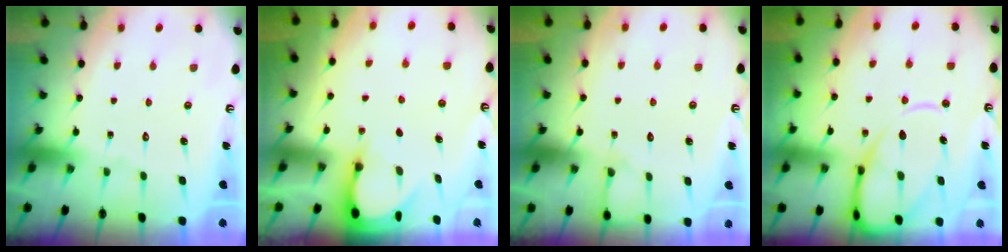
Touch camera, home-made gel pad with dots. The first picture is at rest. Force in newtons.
{"total": 3.3, "press": 3.2, "slide": 0.4}
{"total": 5.0, "press": 5.0, "slide": 0.5}
{"total": 12.8, "press": 12.7, "slide": 1.4}